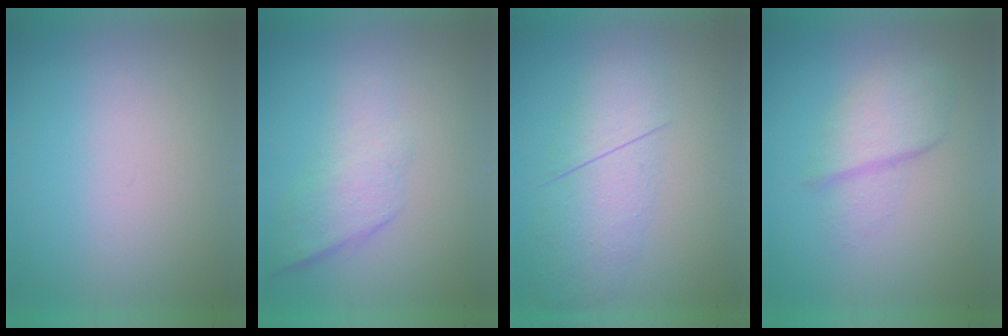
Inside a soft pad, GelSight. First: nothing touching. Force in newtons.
{"total": 2.3}
{"total": 3.0}
{"total": 2.7}